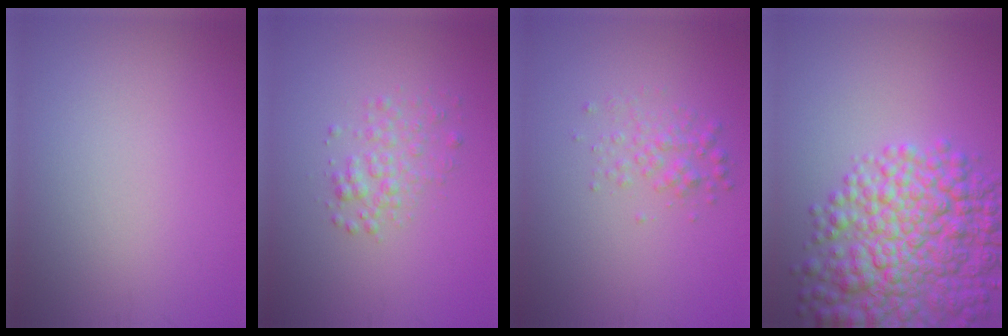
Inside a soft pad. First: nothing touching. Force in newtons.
{"total": 2.1, "press": 2.1, "slide": 0.1}
{"total": 1.9, "press": 1.9, "slide": 0.0}
{"total": 9.9, "press": 9.9, "slide": 0.3}